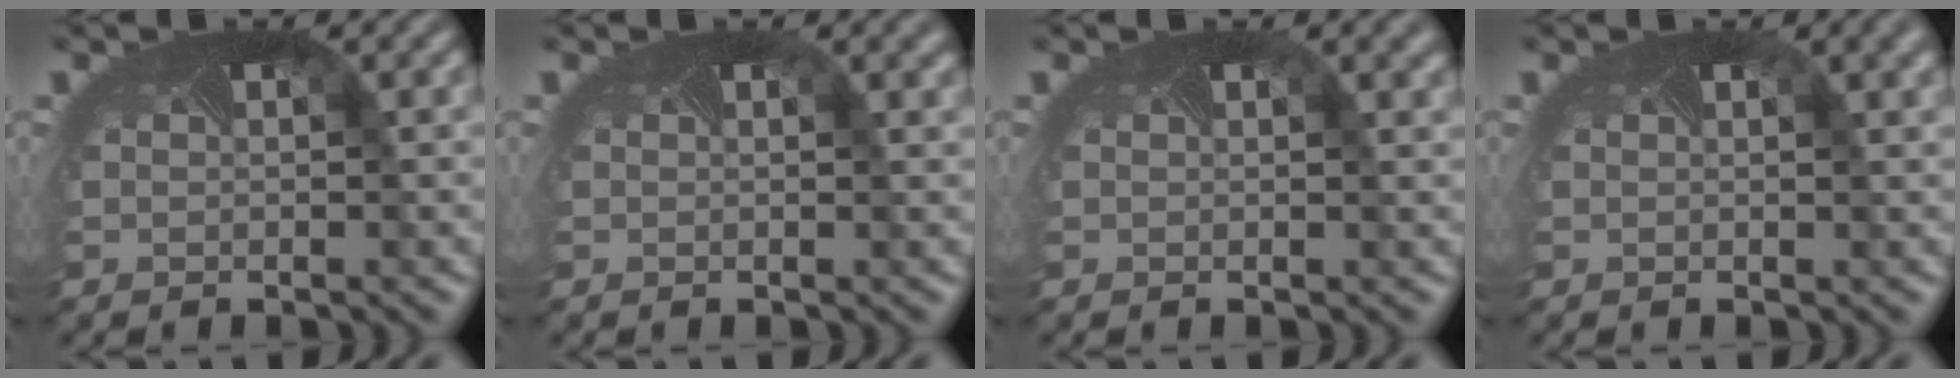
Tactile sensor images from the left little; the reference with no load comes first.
{"total": 0.9, "force": [0.6, 0.3, 0.7], "torque": [-0.007, 0.004, -0.002]}
{"total": 1.3, "force": [0.7, 0.4, 1.0], "torque": [-0.009, 0.003, -0.002]}
{"total": 3.0, "force": [1.5, 1.2, 2.3], "torque": [-0.015, 0.008, 0.002]}